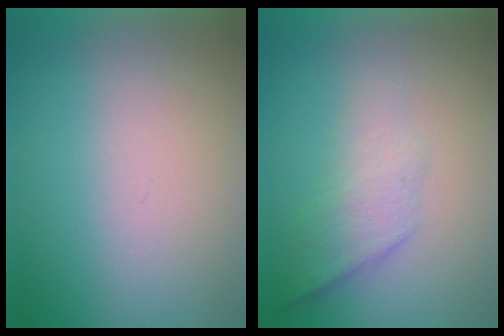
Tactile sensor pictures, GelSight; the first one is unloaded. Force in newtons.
{"total": 2.3}